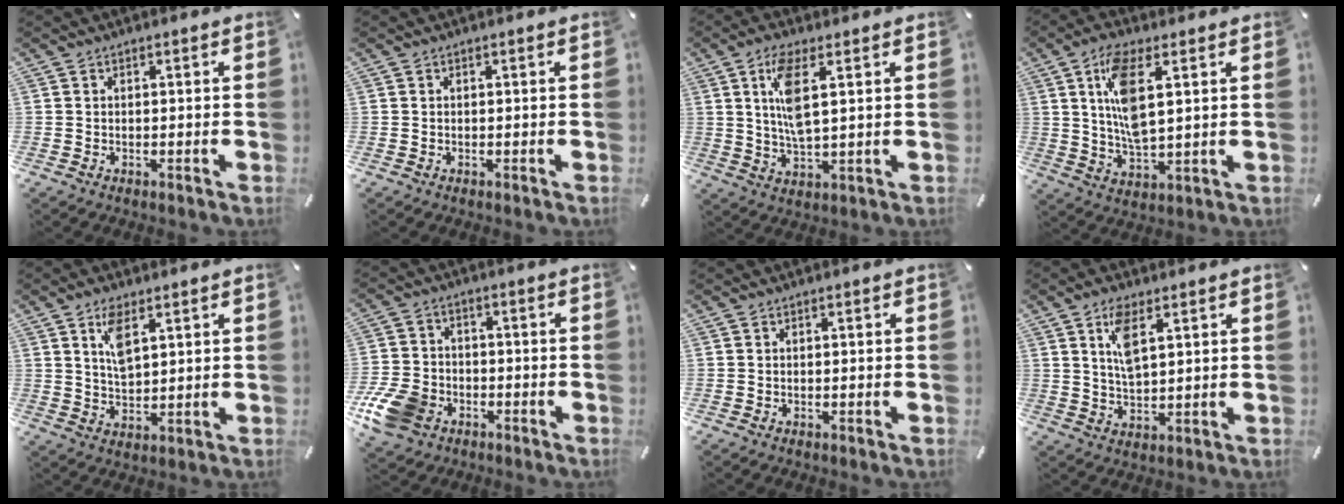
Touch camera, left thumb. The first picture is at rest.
{"total": 0.0}
{"total": 8.9, "force": [3.0, 3.1, 7.8], "torque": [-0.164, -0.006, 0.047]}
{"total": 11.1, "force": [3.7, 4.5, 9.4], "torque": [-0.192, -0.007, 0.060]}
{"total": 6.0, "force": [3.6, 2.8, 3.8], "torque": [-0.076, -0.008, 0.064]}
{"total": 10.7, "force": [-4.8, 8.1, 5.2], "torque": [-0.109, 0.031, -0.085]}
{"total": 0.0}
{"total": 7.0, "force": [3.4, 3.0, 5.3], "torque": [-0.100, -0.002, 0.057]}